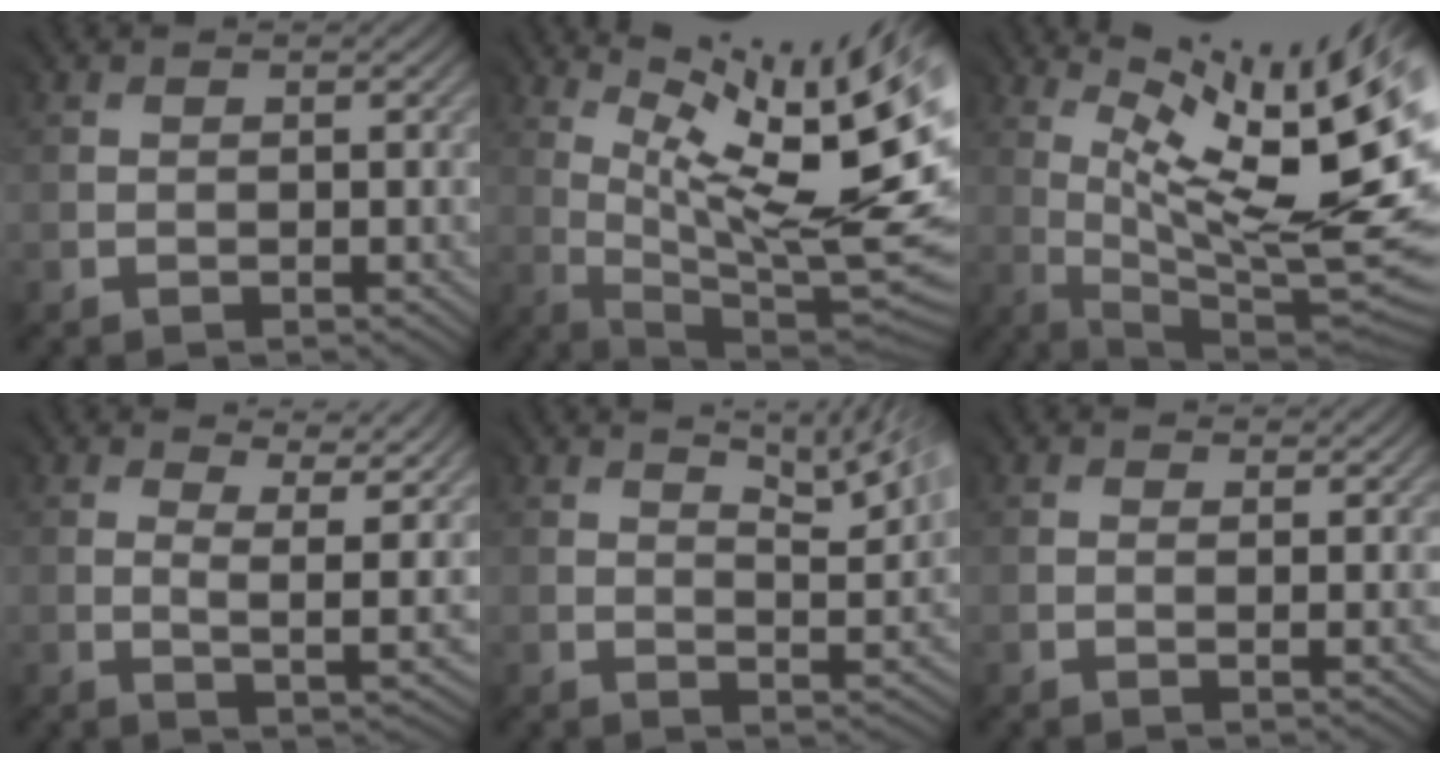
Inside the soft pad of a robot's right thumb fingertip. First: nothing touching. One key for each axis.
{"total": 14.9, "fx": 4.5, "fy": 3.5, "fz": 13.8, "tx": -0.186, "ty": 0.011, "tz": 0.100}
{"total": 15.6, "fx": 4.7, "fy": 3.2, "fz": 14.5, "tx": -0.197, "ty": 0.005, "tz": 0.106}
{"total": 6.3, "fx": 3.5, "fy": 1.9, "fz": 4.9, "tx": -0.085, "ty": 0.003, "tz": 0.051}
{"total": 6.9, "fx": 4.6, "fy": 1.5, "fz": 4.9, "tx": -0.059, "ty": 0.008, "tz": 0.063}
{"total": 2.9, "fx": 2.0, "fy": 0.8, "fz": 2.0, "tx": -0.029, "ty": 0.000, "tz": 0.026}